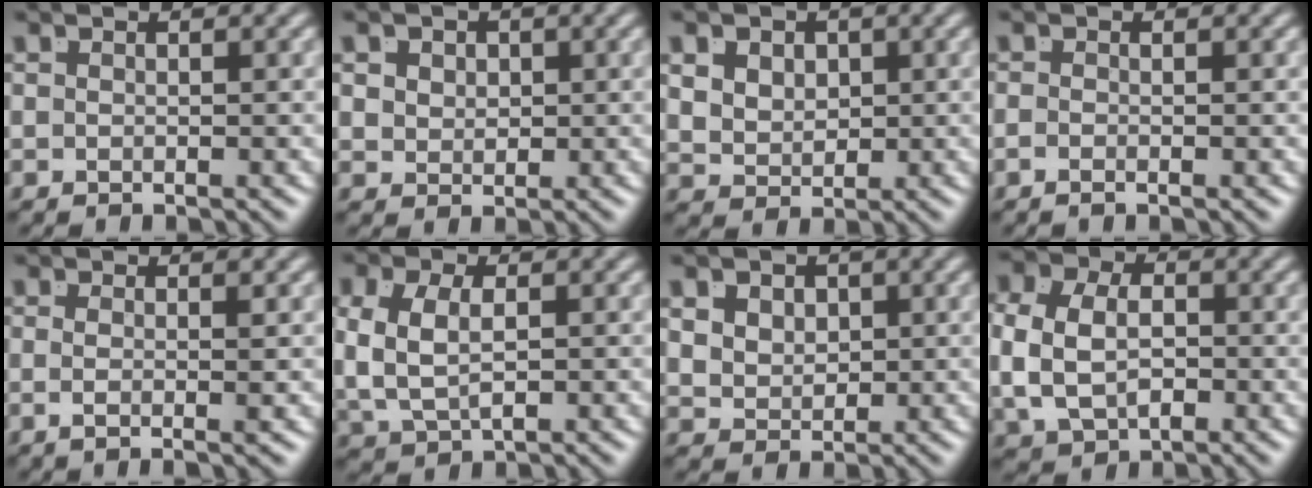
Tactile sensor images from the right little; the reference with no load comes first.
{"total": 2.0, "force": [0.8, 1.4, 1.1], "torque": [-0.020, -0.012, 0.025]}
{"total": 4.3, "force": [0.8, 3.6, 2.2], "torque": [-0.055, -0.022, 0.026]}
{"total": 1.1, "force": [-0.8, -0.5, 0.6], "torque": [-0.008, -0.005, -0.012]}
{"total": 2.1, "force": [-0.5, -0.9, 1.8], "torque": [-0.030, -0.012, -0.002]}
{"total": 5.8, "force": [0.3, 4.4, 3.8], "torque": [-0.098, -0.015, 0.016]}
{"total": 3.7, "force": [1.0, 3.1, 1.9], "torque": [-0.046, -0.019, 0.029]}
{"total": 5.9, "force": [-0.1, 4.5, 3.8], "torque": [-0.082, -0.014, 0.006]}